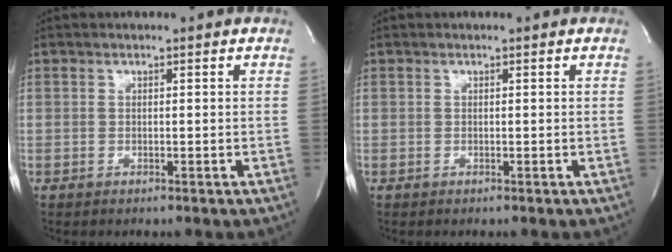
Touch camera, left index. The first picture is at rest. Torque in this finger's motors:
{"motor_torque": [0.00, 0.01, 0.00, 0.00]}